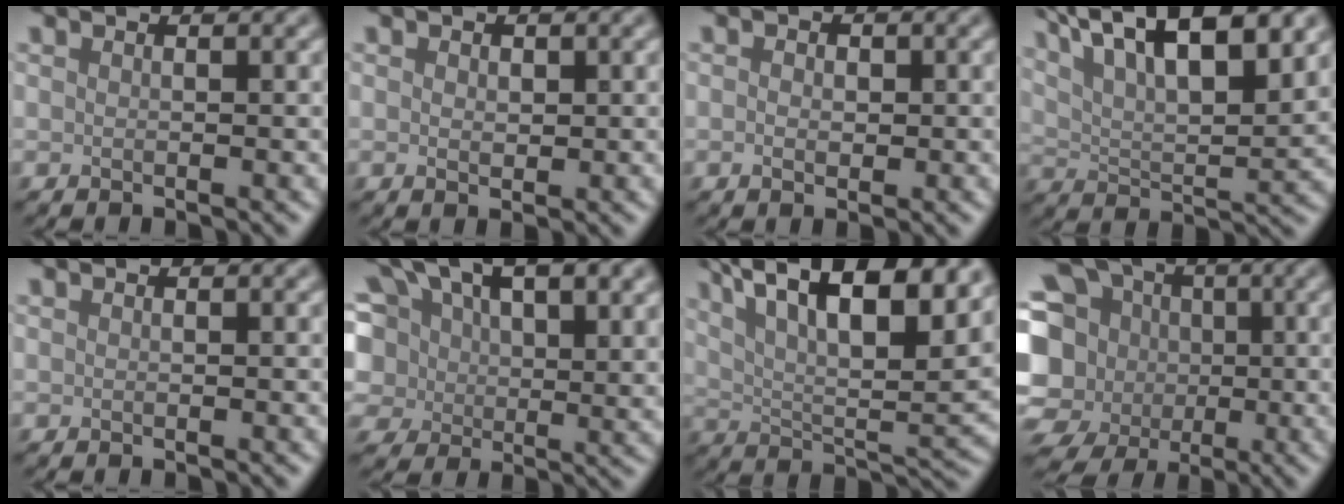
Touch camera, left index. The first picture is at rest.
{"total": 0.9, "force": [0.2, 0.6, 0.6], "torque": [-0.009, -0.003, 0.003]}
{"total": 1.5, "force": [-0.1, 1.0, 1.1], "torque": [-0.008, -0.001, -0.005]}
{"total": 14.2, "force": [8.7, 5.0, 10.1], "torque": [-0.155, 0.034, 0.105]}
{"total": 0.0}
{"total": 15.2, "force": [7.6, 8.2, 10.3], "torque": [-0.188, 0.034, 0.102]}
{"total": 15.5, "force": [8.5, 5.5, 11.8], "torque": [-0.177, 0.023, 0.113]}
{"total": 12.1, "force": [-1.1, 10.6, 5.7], "torque": [-0.147, 0.014, -0.024]}